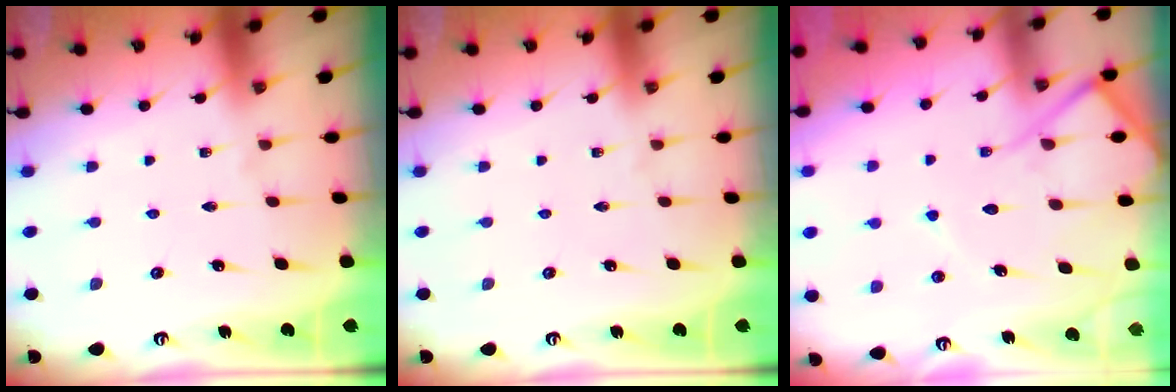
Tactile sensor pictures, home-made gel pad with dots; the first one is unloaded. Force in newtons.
{"total": 0.0}
{"total": 10.5, "press": 10.5, "slide": 1.1}